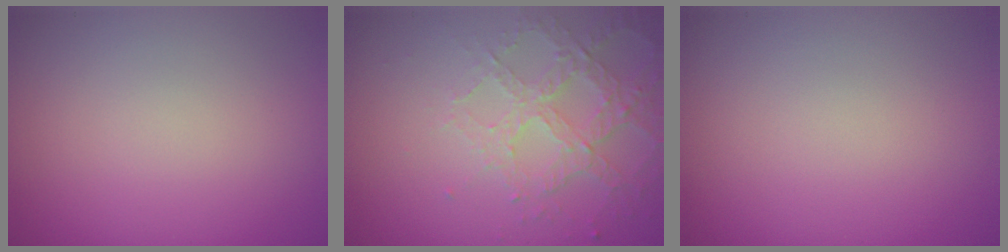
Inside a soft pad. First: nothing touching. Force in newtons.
{"total": 4.2, "press": 3.2, "slide": 2.8}
{"total": 0.0}